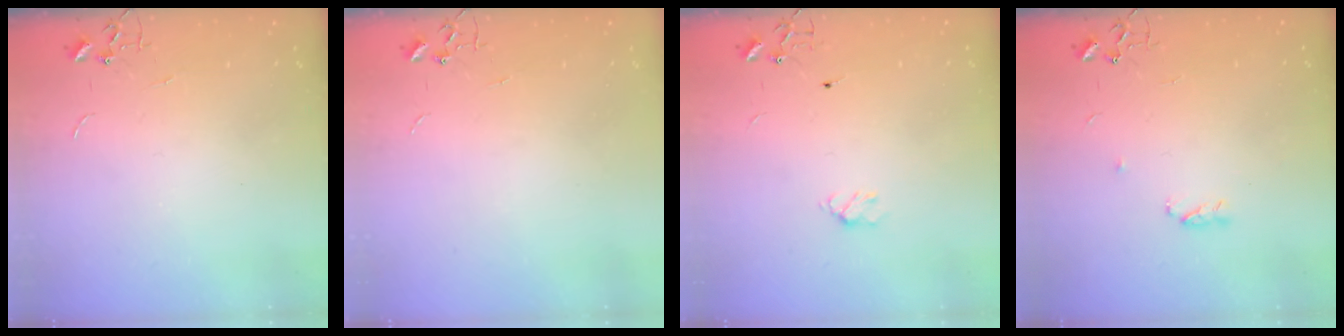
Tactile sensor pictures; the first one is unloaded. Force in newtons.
{"total": 0.0}
{"total": 4.7, "press": 4.7, "slide": 0.6}
{"total": 3.7, "press": 3.7, "slide": 0.6}